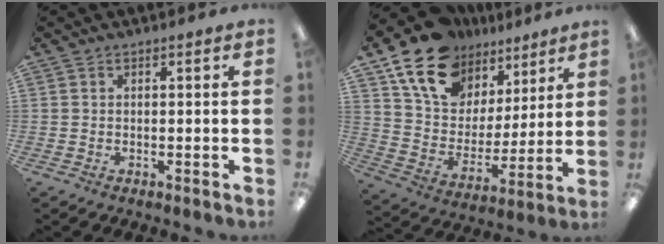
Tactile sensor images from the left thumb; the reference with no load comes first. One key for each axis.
{"total": 17.8, "fx": 12.7, "fy": 11.0, "fz": 6.0, "tx": -0.130, "ty": -0.066, "tz": 0.239}